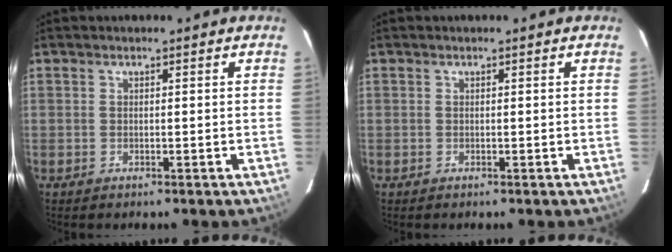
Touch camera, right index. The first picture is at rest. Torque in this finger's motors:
{"motor_torque": [0.00, 0.00, 0.00, 0.00]}